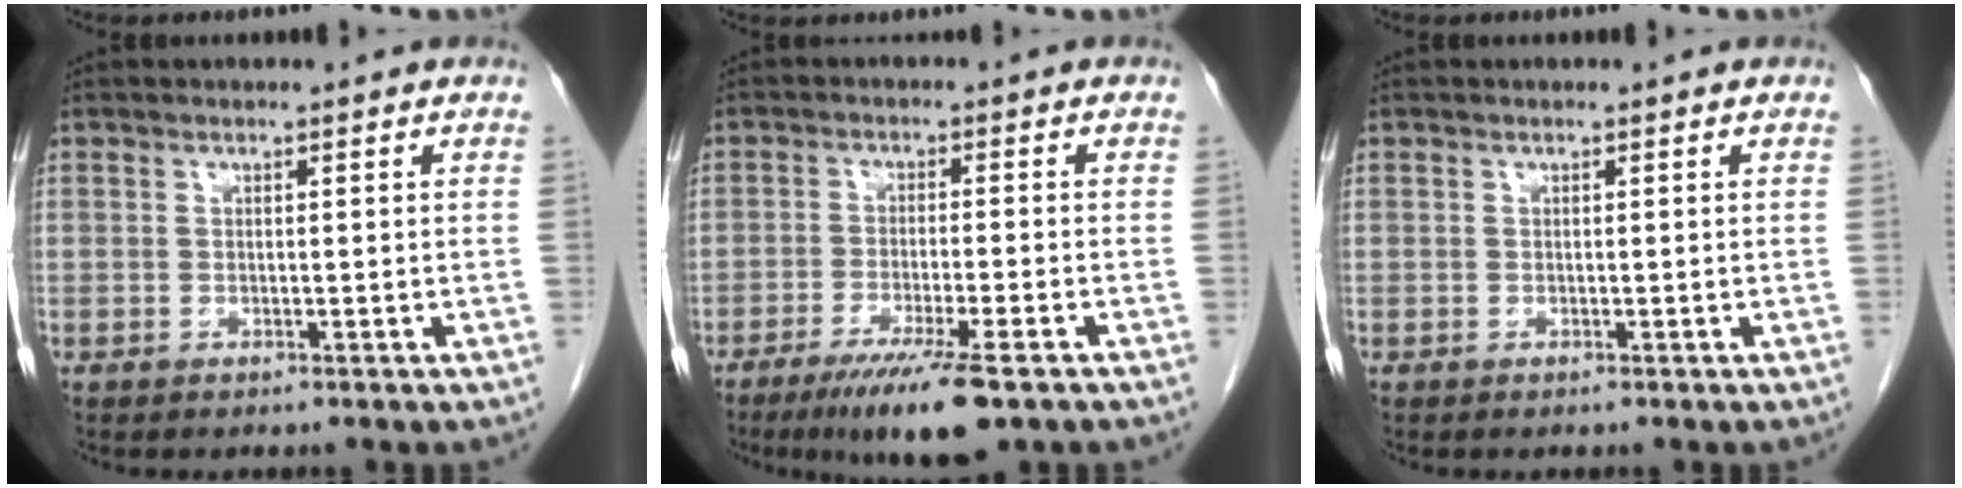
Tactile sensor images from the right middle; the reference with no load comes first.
{"total": 9.5, "force": [-6.2, 0.4, 7.3], "torque": [-0.123, -0.026, -0.096]}
{"total": 0.0}